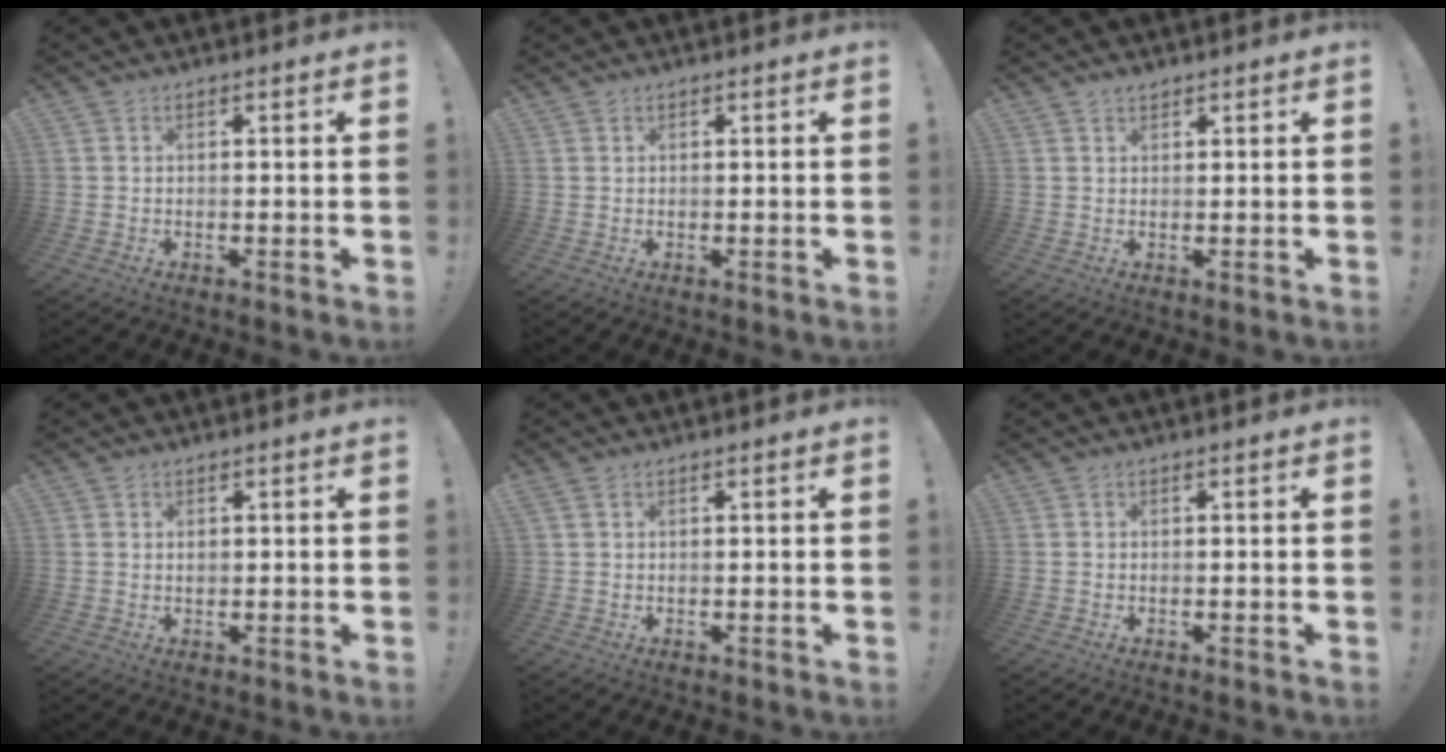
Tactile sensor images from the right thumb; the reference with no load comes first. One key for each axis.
{"total": 0.7, "fx": 0.5, "fy": 0.5, "fz": 0.1, "tx": 0.001, "ty": -0.001, "tz": 0.009}
{"total": 1.5, "fx": 1.3, "fy": 0.6, "fz": 0.4, "tx": -0.001, "ty": -0.007, "tz": 0.023}
{"total": 0.8, "fx": 0.3, "fy": 0.7, "fz": 0.3, "tx": 0.001, "ty": 0.000, "tz": 0.003}
{"total": 1.1, "fx": 0.6, "fy": 0.6, "fz": 0.7, "tx": -0.020, "ty": 0.005, "tz": 0.012}
{"total": 0.0}